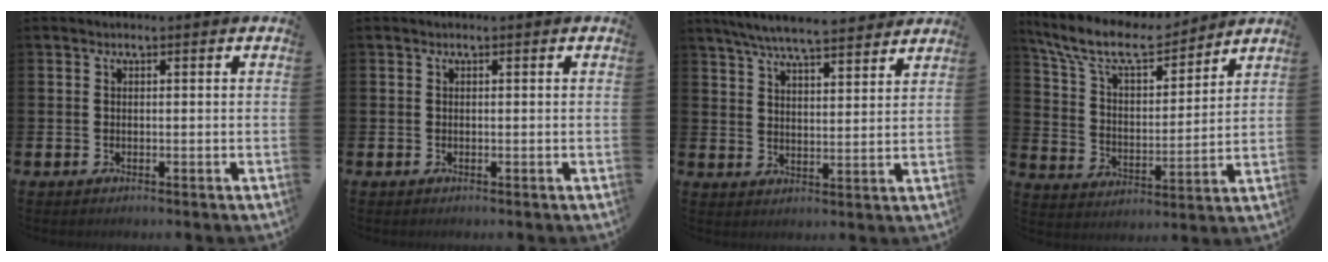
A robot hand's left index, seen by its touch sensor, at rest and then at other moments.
{"total": 0.0}
{"total": 6.9, "force": [6.6, 0.5, 2.1], "torque": [-0.060, -0.032, 0.117]}
{"total": 10.4, "force": [9.2, 2.6, 4.0], "torque": [-0.116, -0.053, 0.162]}